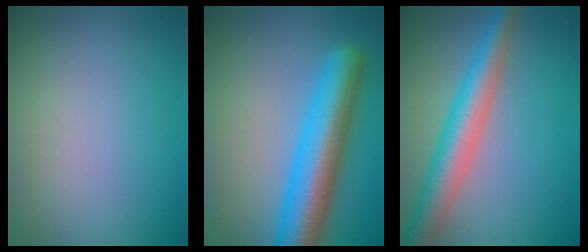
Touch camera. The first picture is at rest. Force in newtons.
{"total": 7.8, "press": 7.8, "slide": 0.2}
{"total": 5.3, "press": 5.3, "slide": 0.2}